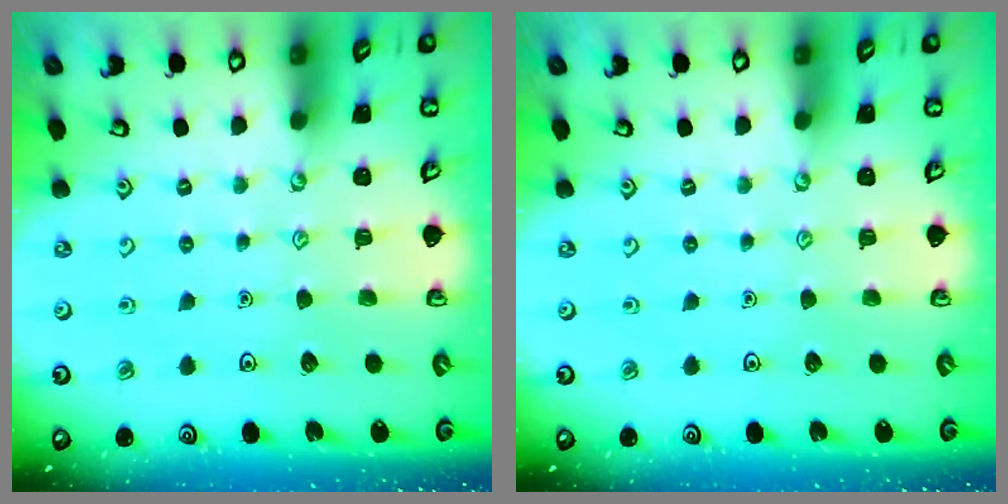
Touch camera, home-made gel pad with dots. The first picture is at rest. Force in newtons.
{"total": 0.0}